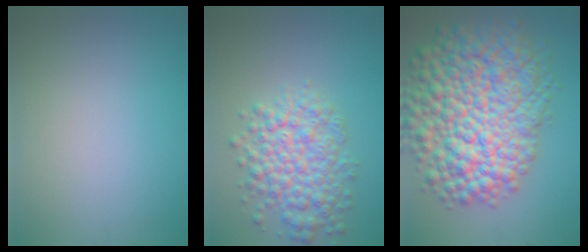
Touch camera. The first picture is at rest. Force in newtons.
{"total": 5.4, "press": 5.4, "slide": 0.1}
{"total": 12.8, "press": 12.8, "slide": 0.5}